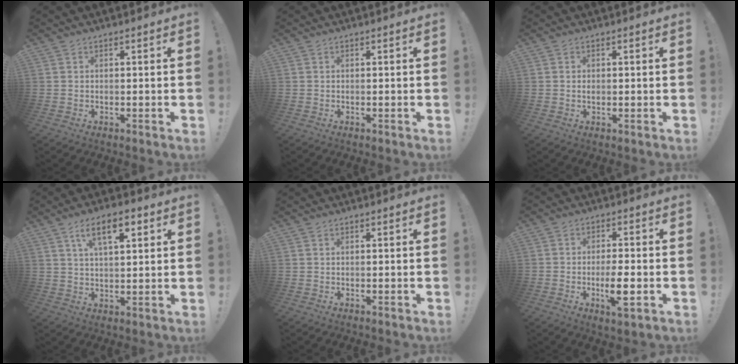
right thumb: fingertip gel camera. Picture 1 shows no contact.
{"total": 0.0}
{"total": 0.7, "force": [-0.2, 0.5, 0.3], "torque": [-0.007, 0.003, -0.005]}
{"total": 9.6, "force": [4.6, 3.6, 7.6], "torque": [-0.116, -0.007, 0.077]}
{"total": 0.0}
{"total": 6.9, "force": [-2.8, 3.4, 5.2], "torque": [-0.087, 0.014, -0.046]}